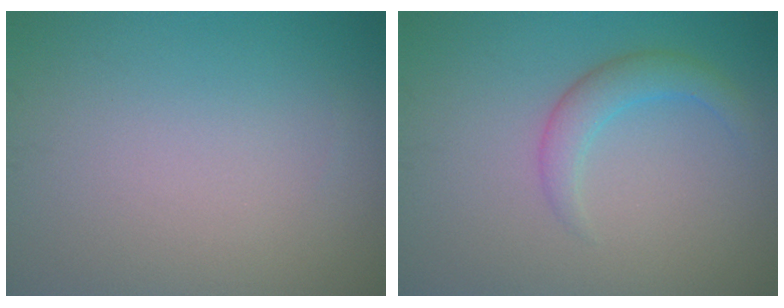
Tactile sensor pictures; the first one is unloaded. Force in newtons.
{"total": 2.5, "press": 2.5, "slide": 0.0}